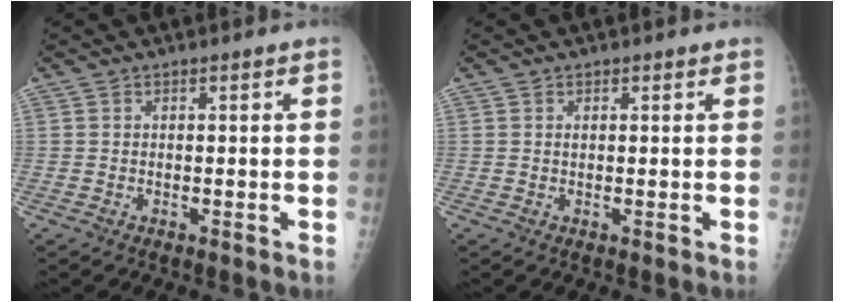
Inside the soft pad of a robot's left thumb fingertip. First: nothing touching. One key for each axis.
{"total": 0.6, "fx": 0.3, "fy": 0.4, "fz": 0.3, "tx": -0.003, "ty": -0.001, "tz": 0.003}